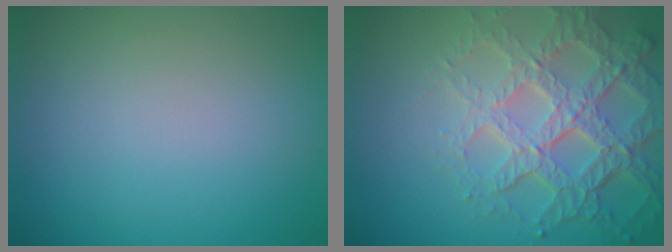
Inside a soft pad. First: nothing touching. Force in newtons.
{"total": 7.3, "press": 5.3, "slide": 5.1}